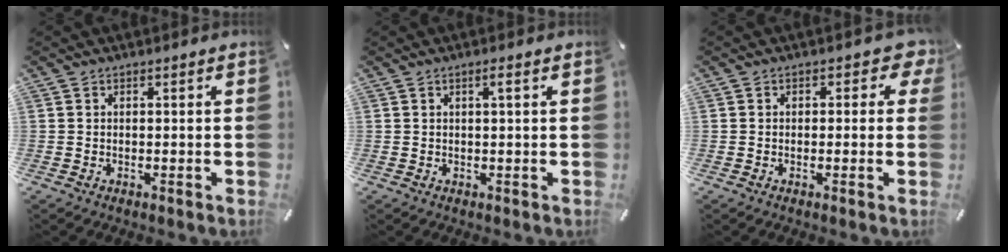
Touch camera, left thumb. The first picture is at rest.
{"total": 1.6, "force": [0.5, 0.0, 1.5], "torque": [-0.028, 0.001, 0.008]}
{"total": 3.5, "force": [0.6, 2.3, 2.5], "torque": [-0.026, 0.002, 0.005]}